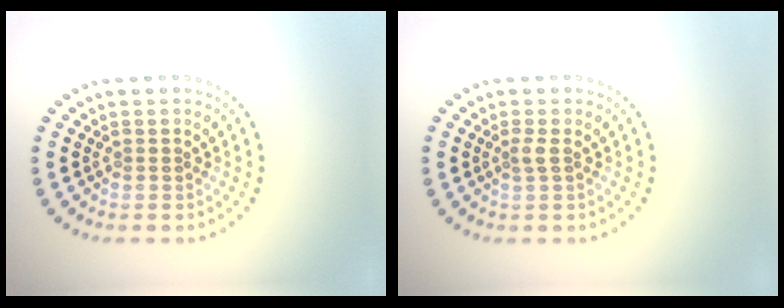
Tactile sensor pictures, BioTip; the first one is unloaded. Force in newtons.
{"total": 1.0, "press": 0.7, "slide": 0.7}